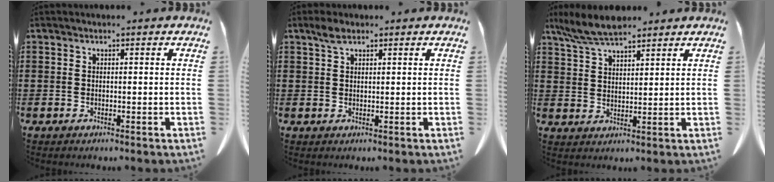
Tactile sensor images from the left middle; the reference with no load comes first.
{"total": 2.3, "force": [1.5, 0.9, 1.4], "torque": [-0.033, 0.002, 0.028]}
{"total": 6.4, "force": [5.3, 1.6, 3.4], "torque": [-0.079, -0.010, 0.100]}